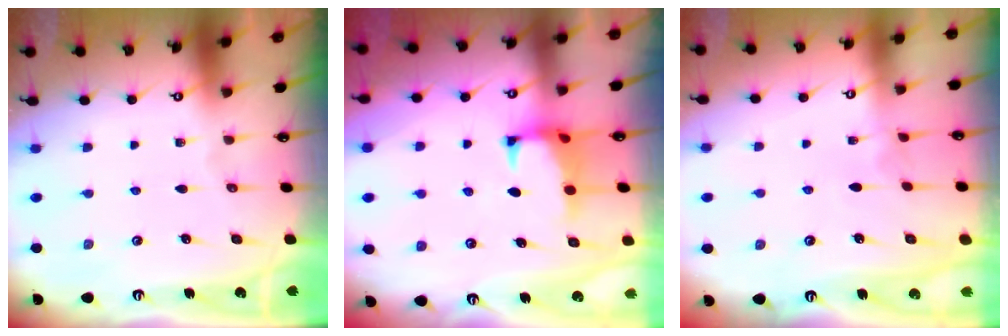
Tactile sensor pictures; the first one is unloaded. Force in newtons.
{"total": 0.7, "press": 0.0, "slide": 0.7}
{"total": 3.7, "press": 3.7, "slide": 0.1}